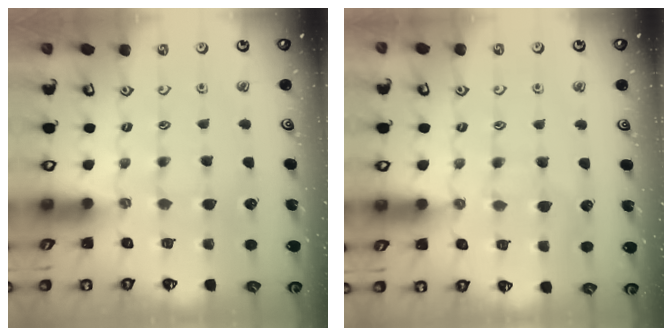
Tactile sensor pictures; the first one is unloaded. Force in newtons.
{"total": 5.1, "press": 5.0, "slide": 0.6}